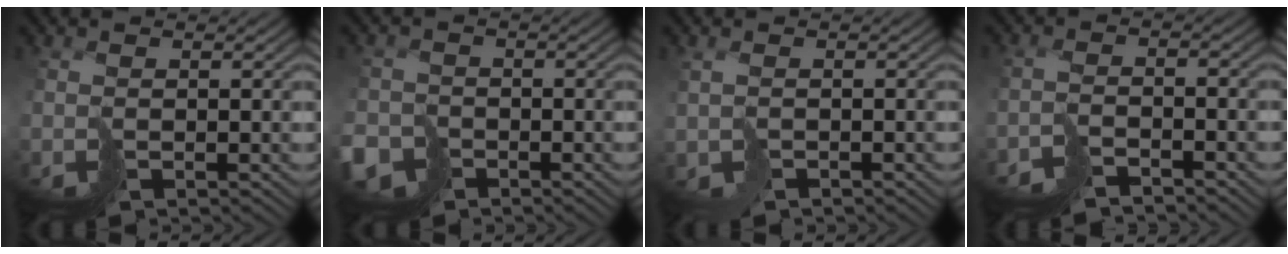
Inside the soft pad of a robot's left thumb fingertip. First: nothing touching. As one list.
[{"total": 6.2, "force": [-3.5, 4.4, 2.7], "torque": [-0.062, -0.010, -0.075]}, {"total": 2.1, "force": [-0.6, 1.5, 1.3], "torque": [-0.038, -0.009, -0.013]}, {"total": 3.9, "force": [-3.3, 0.9, 2.0], "torque": [-0.043, -0.001, -0.070]}]